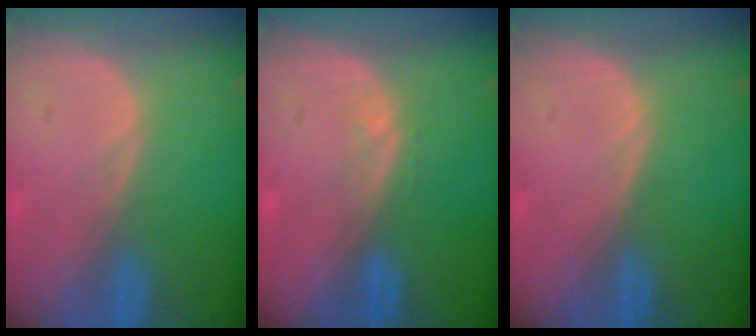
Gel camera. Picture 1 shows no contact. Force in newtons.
{"total": 1.0, "press": 1.0, "slide": 0.2}
{"total": 0.0}